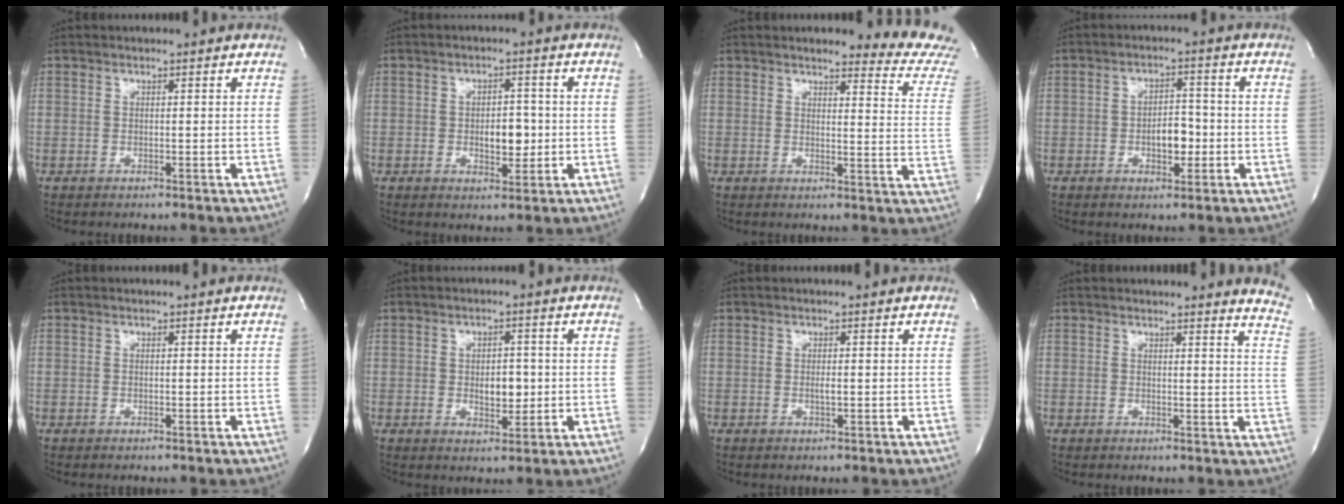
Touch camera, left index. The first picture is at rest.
{"total": 4.6, "force": [-1.1, 2.3, 3.8], "torque": [-0.049, -0.004, -0.012]}
{"total": 10.9, "force": [10.7, 0.0, 2.2], "torque": [-0.007, -0.090, 0.089]}
{"total": 4.6, "force": [-1.6, 2.3, 3.6], "torque": [-0.050, 0.002, -0.021]}
{"total": 0.0}
{"total": 4.0, "force": [-0.8, 2.1, 3.4], "torque": [-0.047, -0.007, -0.007]}
{"total": 0.9, "force": [-0.6, 0.0, 0.6], "torque": [-0.014, -0.007, -0.010]}
{"total": 7.2, "force": [7.0, -0.1, 1.8], "torque": [-0.010, -0.074, 0.041]}